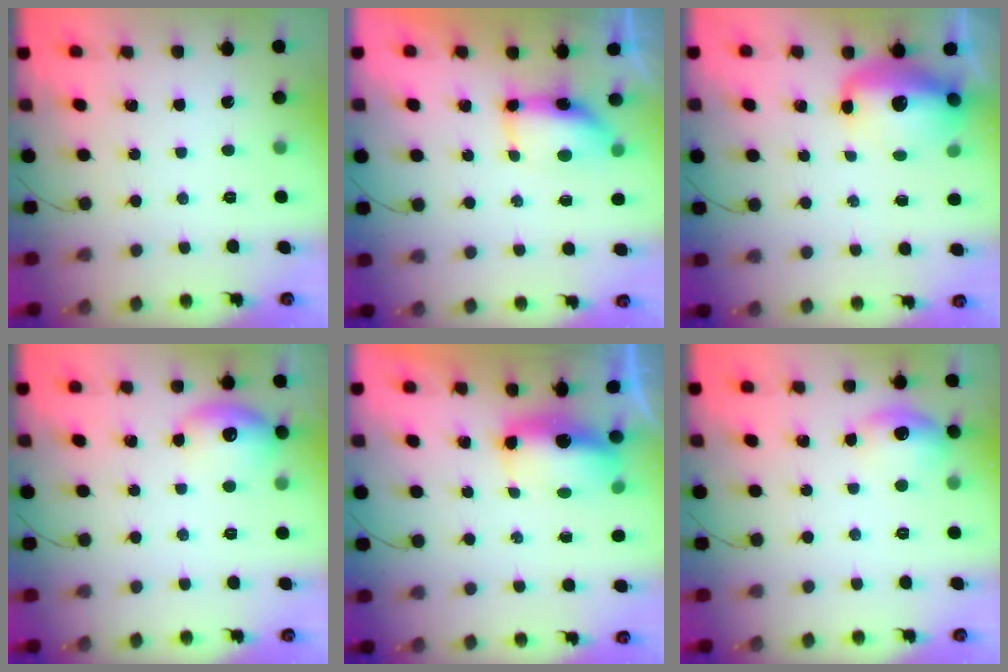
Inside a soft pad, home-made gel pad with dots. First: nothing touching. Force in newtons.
{"total": 7.3, "press": 7.2, "slide": 1.1}
{"total": 13.3, "press": 12.9, "slide": 3.1}
{"total": 10.3, "press": 10.1, "slide": 1.7}
{"total": 9.5, "press": 9.5, "slide": 0.5}
{"total": 10.0, "press": 9.8, "slide": 2.1}